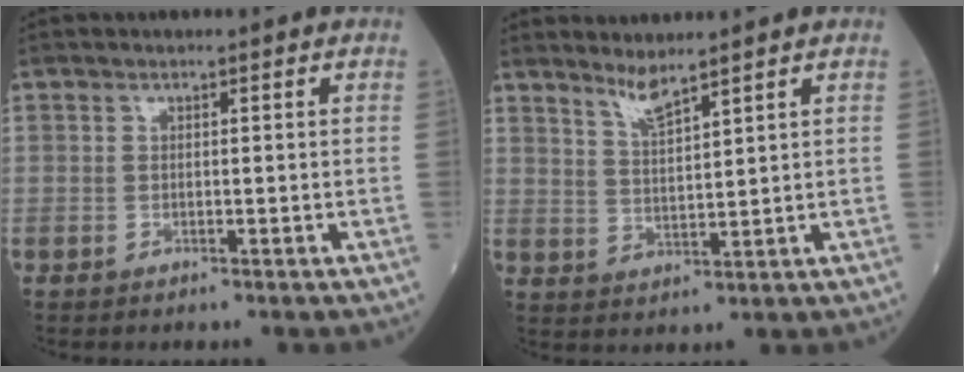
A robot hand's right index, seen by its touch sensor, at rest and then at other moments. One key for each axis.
{"total": 3.7, "fx": 3.2, "fy": -0.4, "fz": 1.7, "tx": -0.036, "ty": -0.013, "tz": 0.067}